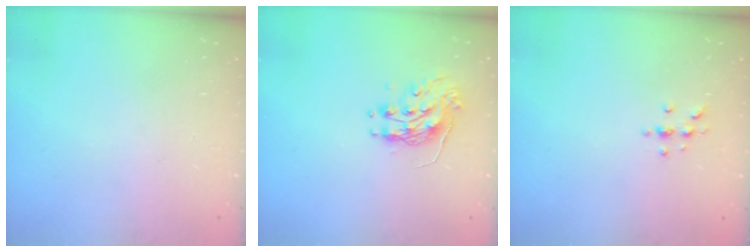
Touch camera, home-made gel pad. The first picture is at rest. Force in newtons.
{"total": 9.3, "press": 9.3, "slide": 0.8}
{"total": 3.9, "press": 3.8, "slide": 0.5}